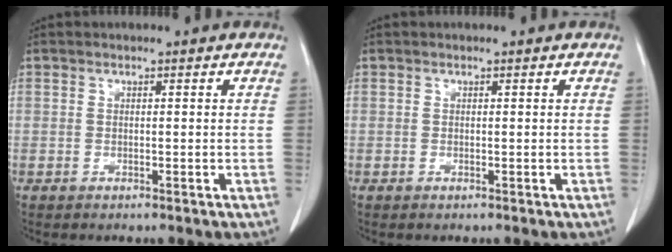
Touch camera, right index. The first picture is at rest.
{"total": 0.0}